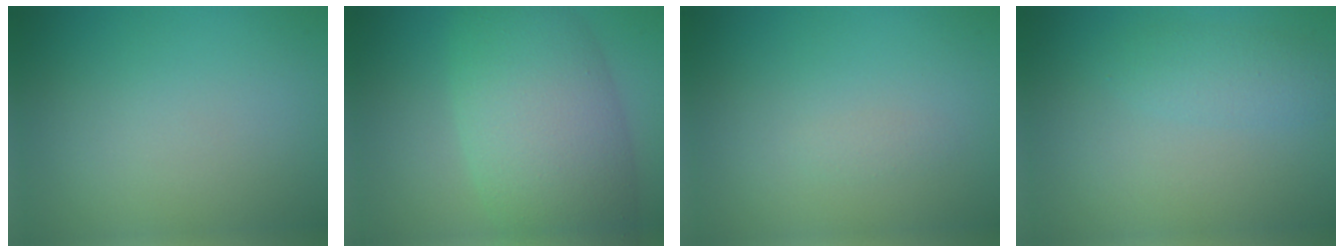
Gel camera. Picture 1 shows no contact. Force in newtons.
{"total": 9.4, "press": 9.4, "slide": 0.3}
{"total": 0.6, "press": 0.6, "slide": 0.1}
{"total": 2.1, "press": 2.1, "slide": 0.1}